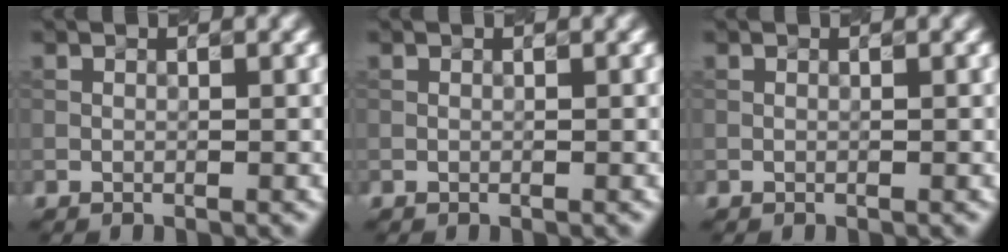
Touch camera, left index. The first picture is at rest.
{"total": 0.0}
{"total": 0.0}